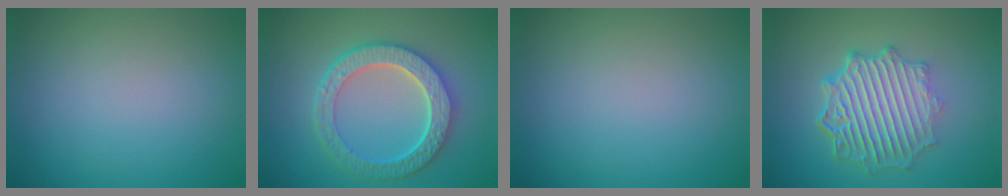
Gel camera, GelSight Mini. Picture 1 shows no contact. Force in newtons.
{"total": 6.4, "press": 5.0, "slide": 3.9}
{"total": 0.0}
{"total": 7.1, "press": 5.3, "slide": 4.7}